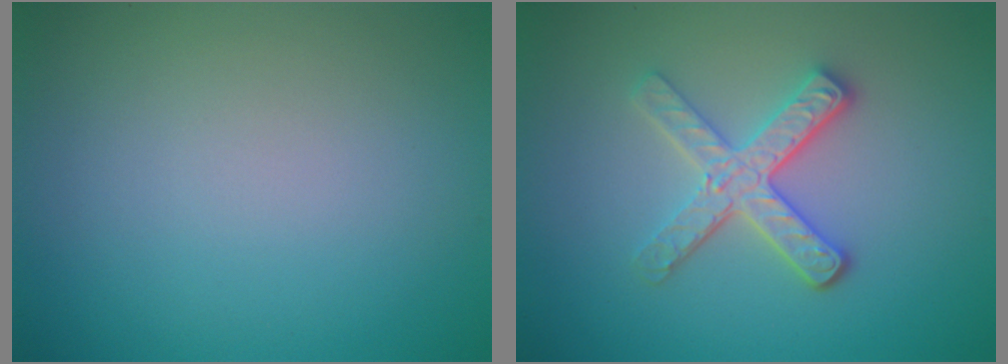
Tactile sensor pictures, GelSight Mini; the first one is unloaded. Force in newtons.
{"total": 3.6, "press": 3.1, "slide": 1.8}